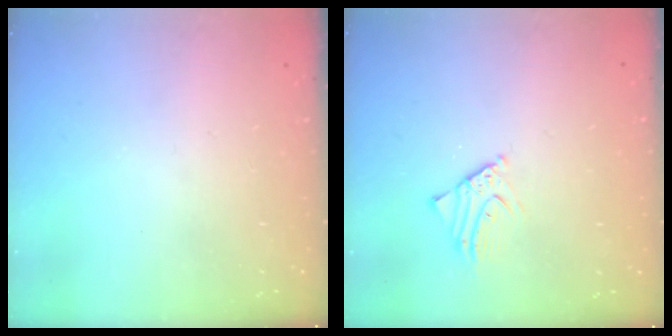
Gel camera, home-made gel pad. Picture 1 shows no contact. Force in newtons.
{"total": 2.8, "press": 2.8, "slide": 0.2}